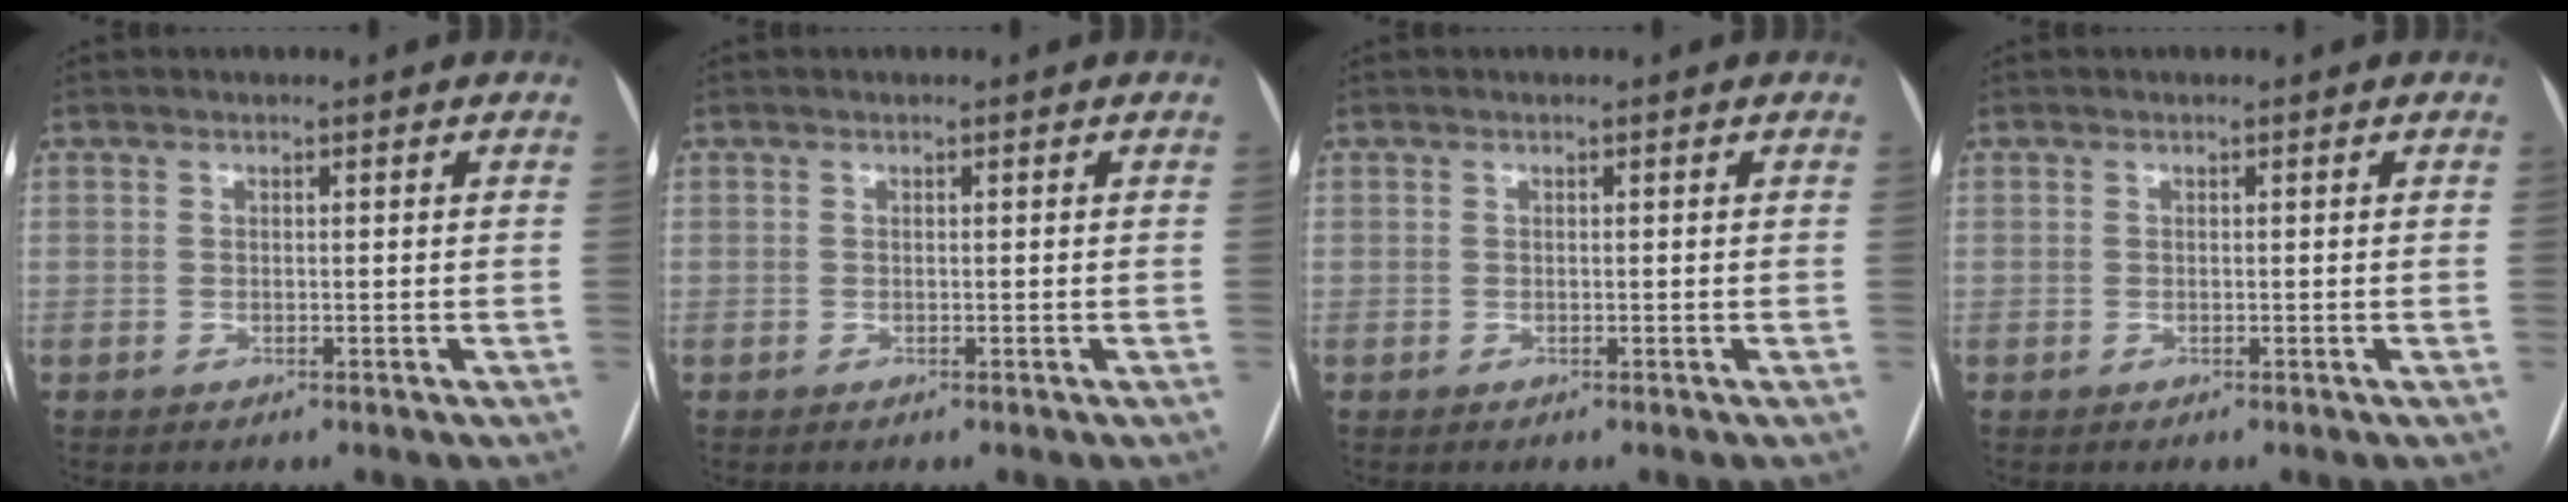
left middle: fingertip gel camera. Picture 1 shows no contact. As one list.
[{"total": 0.0}, {"total": 0.0}, {"total": 0.0}]